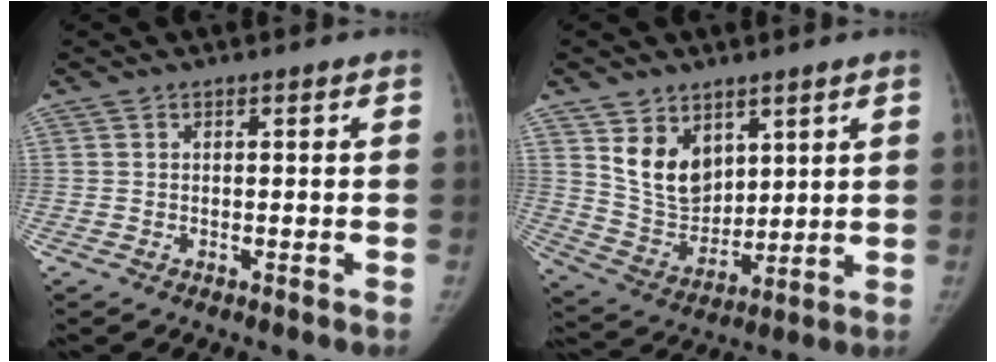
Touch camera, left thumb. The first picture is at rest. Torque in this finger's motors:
{"motor_torque": [0.05, 0.30, 0.03, -0.12, 0.04]}